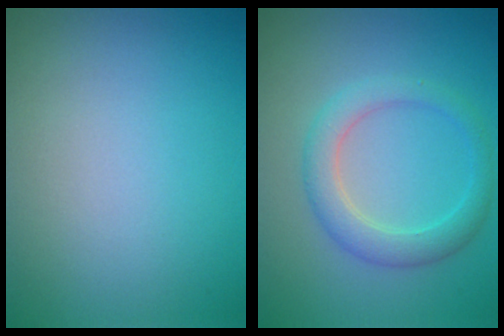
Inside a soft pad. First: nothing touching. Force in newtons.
{"total": 3.2, "press": 3.2, "slide": 0.2}